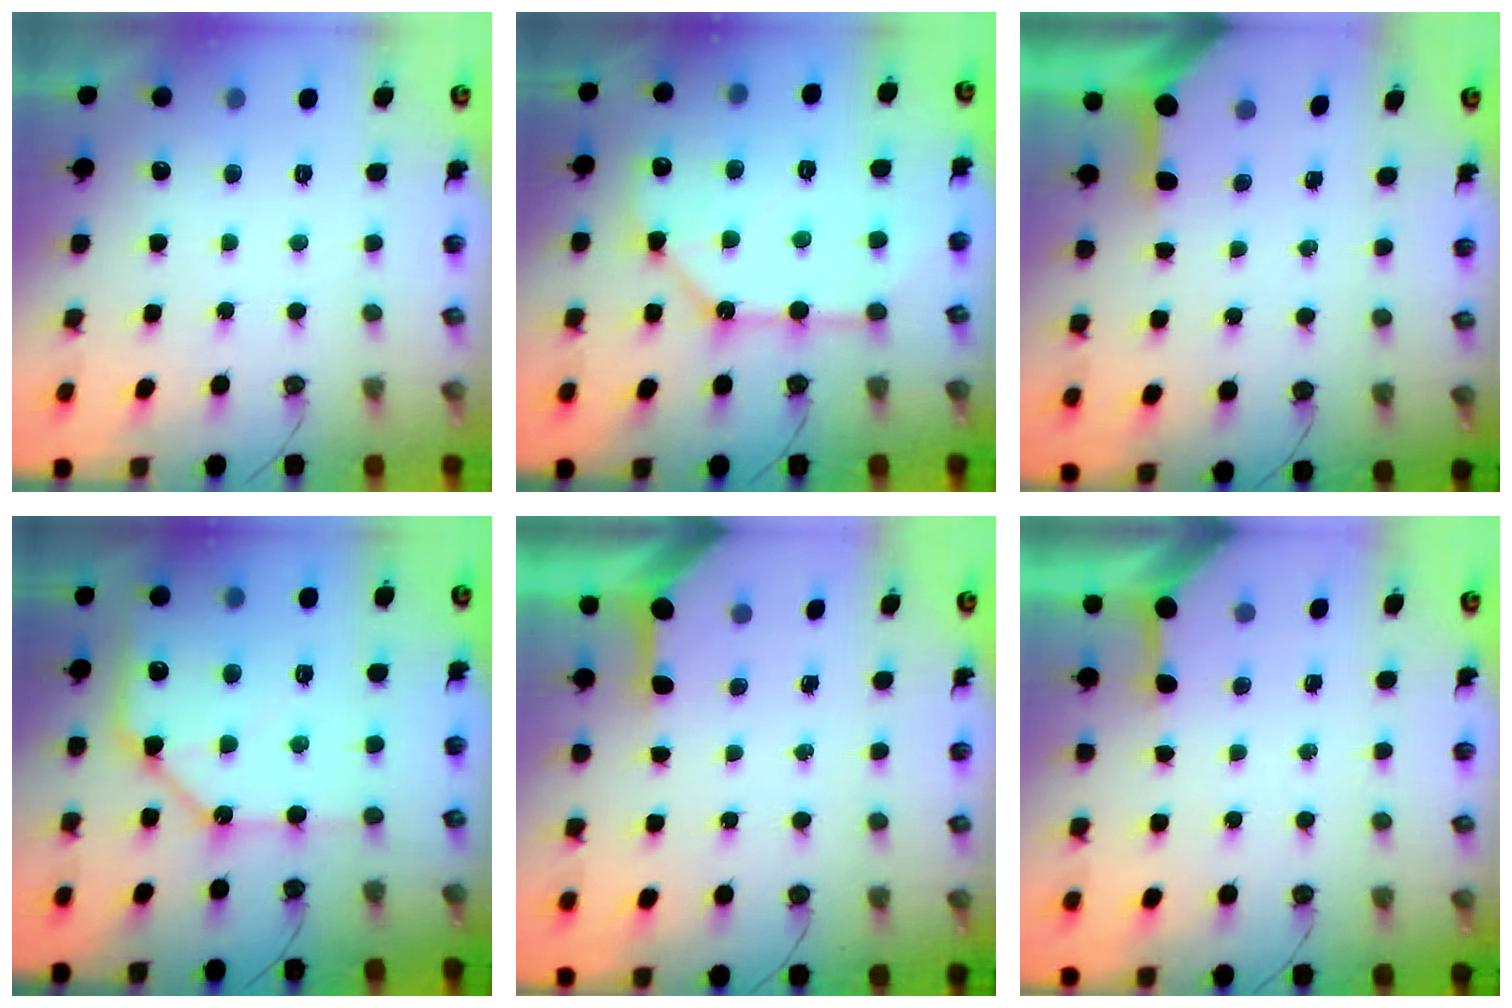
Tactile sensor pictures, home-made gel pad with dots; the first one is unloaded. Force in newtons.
{"total": 12.1, "press": 12.0, "slide": 1.2}
{"total": 3.4, "press": 3.4, "slide": 0.4}
{"total": 13.9, "press": 13.8, "slide": 1.5}
{"total": 3.1, "press": 3.1, "slide": 0.2}
{"total": 3.3, "press": 3.3, "slide": 0.3}